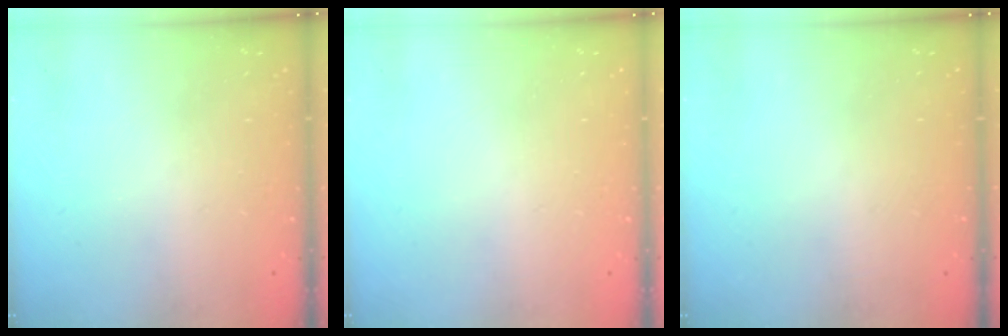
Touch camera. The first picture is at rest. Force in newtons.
{"total": 0.0}
{"total": 0.0}